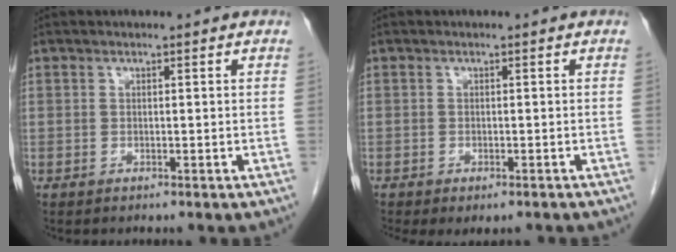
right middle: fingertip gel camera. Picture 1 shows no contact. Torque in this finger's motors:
{"motor_torque": [1.16, -0.97, 0.06, 0.08]}